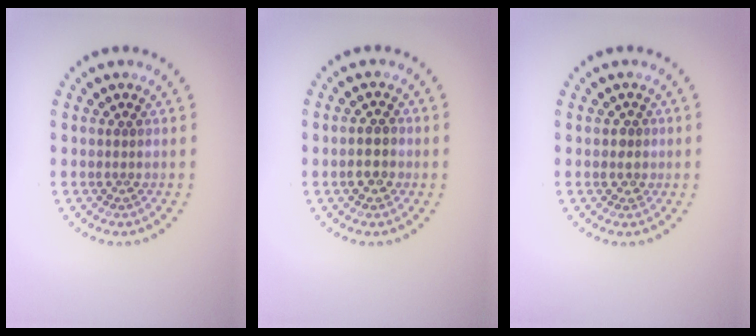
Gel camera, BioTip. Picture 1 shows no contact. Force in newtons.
{"total": 2.4, "press": 2.3, "slide": 0.6}
{"total": 1.0, "press": 0.7, "slide": 0.7}